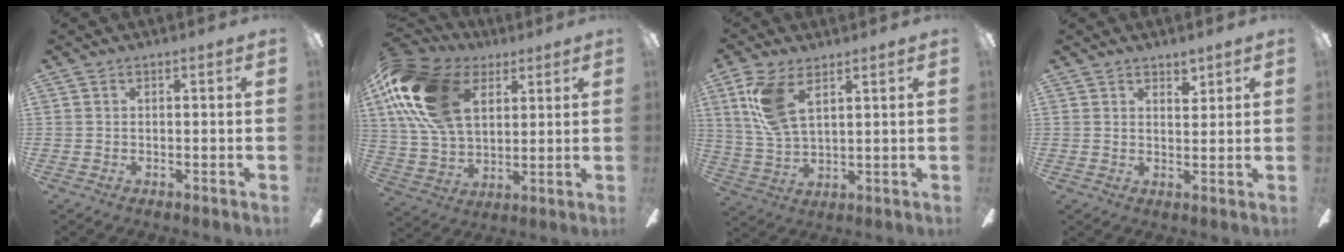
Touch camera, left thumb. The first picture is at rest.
{"total": 22.5, "force": [8.8, 14.2, 15.1], "torque": [-0.311, -0.007, 0.159]}
{"total": 11.2, "force": [5.7, 5.0, 8.3], "torque": [-0.187, -0.007, 0.103]}
{"total": 3.6, "force": [3.1, 1.5, 1.2], "torque": [-0.004, -0.018, 0.052]}